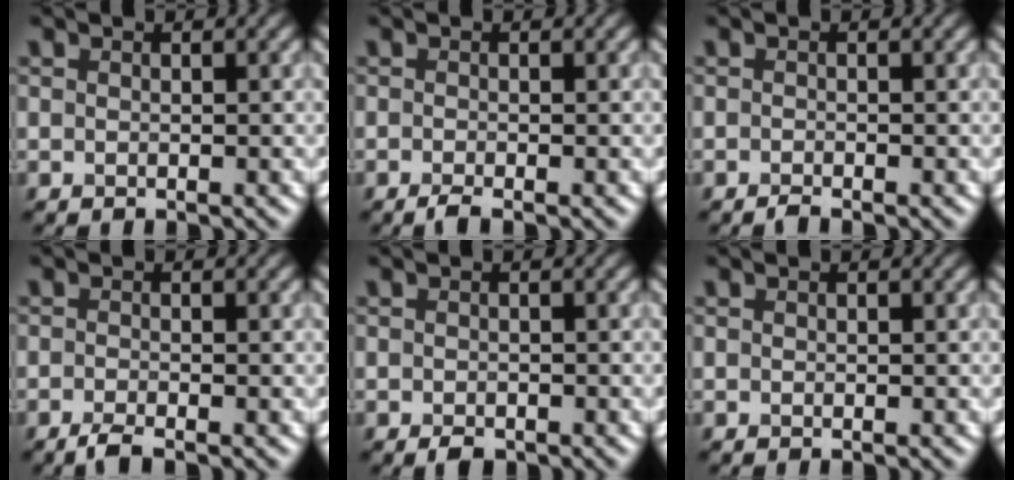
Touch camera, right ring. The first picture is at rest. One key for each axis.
{"total": 1.1, "fx": -0.8, "fy": 0.1, "fz": 0.7, "tx": -0.016, "ty": -0.002, "tz": -0.018}
{"total": 0.7, "fx": -0.7, "fy": 0.1, "fz": 0.3, "tx": -0.005, "ty": 0.002, "tz": -0.015}
{"total": 1.6, "fx": -1.2, "fy": 0.2, "fz": 1.0, "tx": -0.020, "ty": -0.003, "tz": -0.028}
{"total": 1.3, "fx": -0.9, "fy": 0.6, "fz": 0.6, "tx": -0.011, "ty": -0.004, "tz": -0.017}
{"total": 0.0}